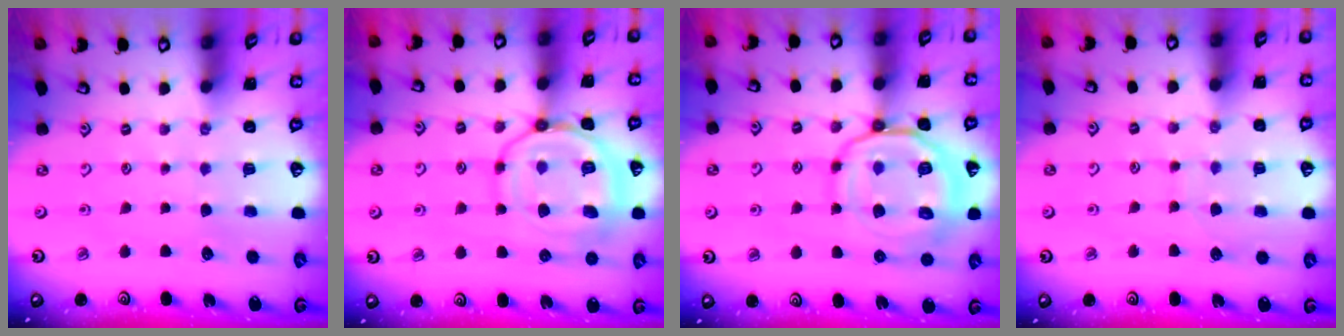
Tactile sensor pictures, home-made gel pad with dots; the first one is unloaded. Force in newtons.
{"total": 15.7, "press": 15.6, "slide": 1.5}
{"total": 16.7, "press": 16.6, "slide": 1.9}
{"total": 6.8, "press": 6.8, "slide": 0.5}